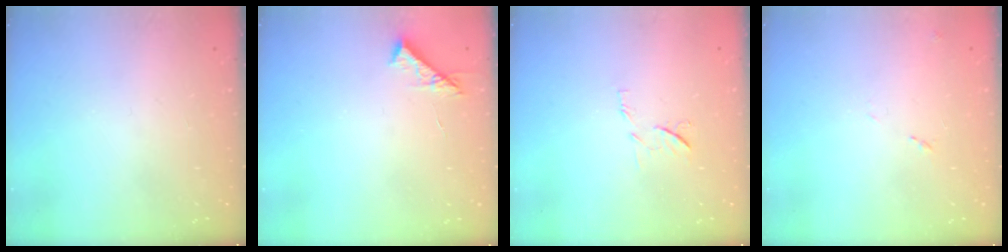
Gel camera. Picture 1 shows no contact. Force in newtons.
{"total": 6.0, "press": 6.0, "slide": 0.5}
{"total": 6.5, "press": 6.5, "slide": 0.7}
{"total": 8.1, "press": 8.1, "slide": 0.6}